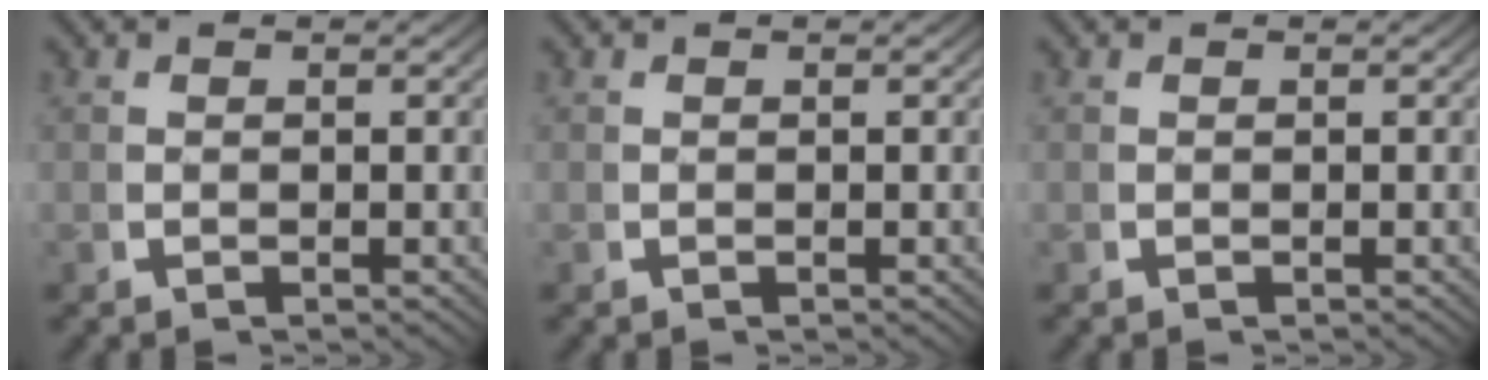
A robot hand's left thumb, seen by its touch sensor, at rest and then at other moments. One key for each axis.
{"total": 0.0}
{"total": 0.0}